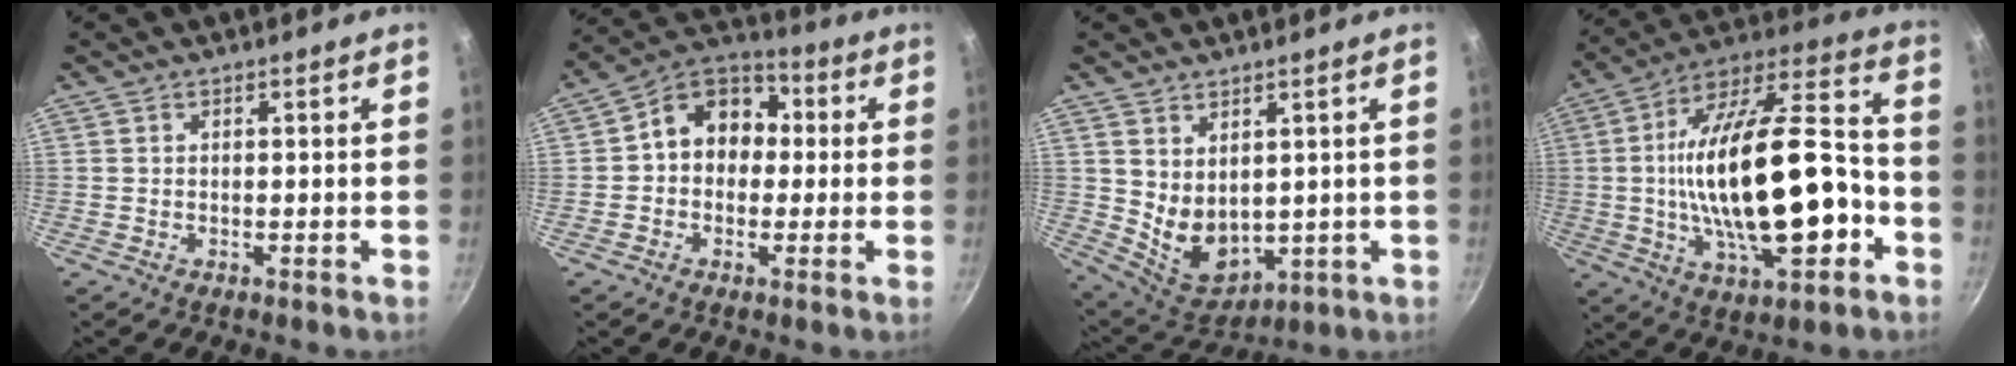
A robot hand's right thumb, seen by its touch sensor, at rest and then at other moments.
{"total": 11.7, "force": [0.7, 9.5, 6.9], "torque": [-0.061, 0.034, -0.012]}
{"total": 9.4, "force": [2.3, 6.6, 6.2], "torque": [-0.081, -0.036, 0.069]}
{"total": 27.7, "force": [-4.5, 12.0, 24.6], "torque": [-0.406, 0.045, -0.063]}